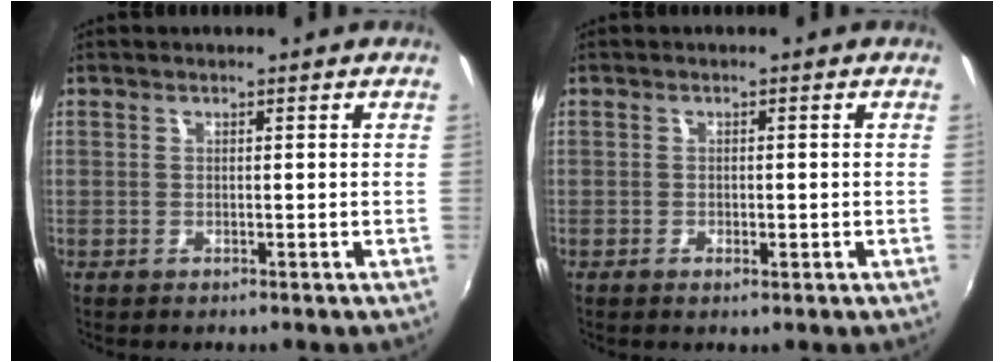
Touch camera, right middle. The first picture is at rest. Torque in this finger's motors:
{"motor_torque": [-0.29, 0.19, -0.06, -0.03]}